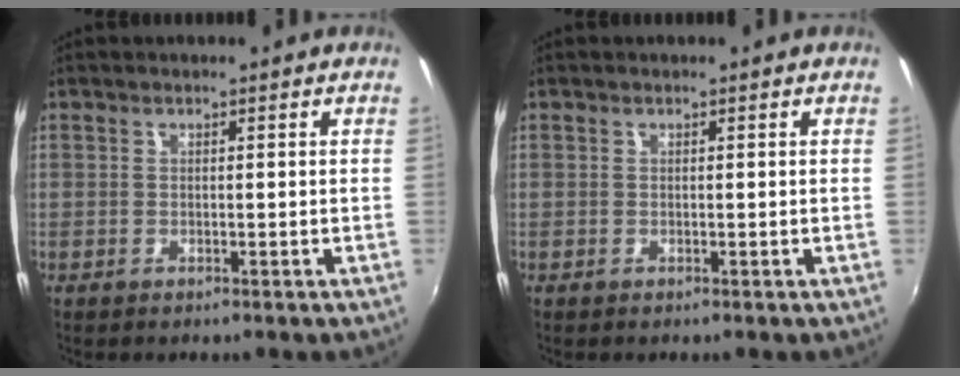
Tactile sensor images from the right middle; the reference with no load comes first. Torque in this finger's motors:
{"motor_torque": [0.23, -0.37, 0.02, 0.00]}